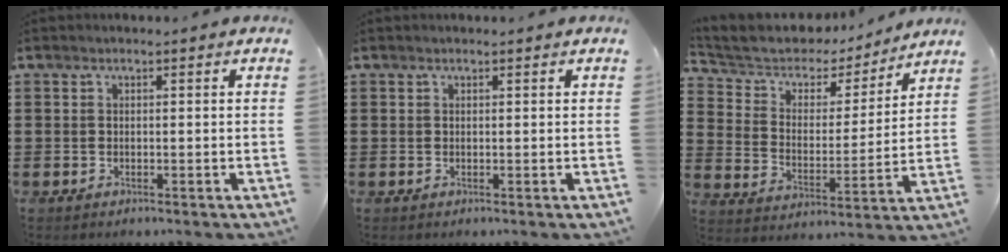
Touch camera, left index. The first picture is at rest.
{"total": 0.0}
{"total": 5.8, "force": [5.2, 2.5, 0.6], "torque": [-0.053, -0.037, 0.086]}